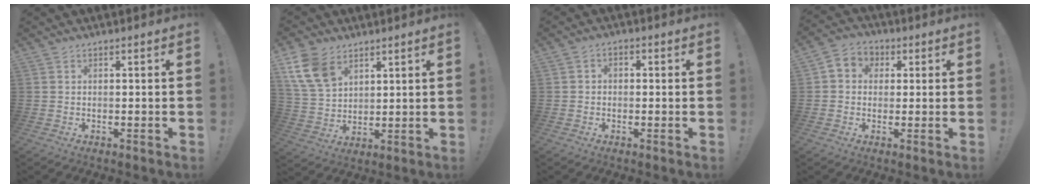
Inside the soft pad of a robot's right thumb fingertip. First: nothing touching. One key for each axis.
{"total": 12.6, "fx": 7.1, "fy": 8.5, "fz": 6.1, "tx": -0.122, "ty": -0.026, "tz": 0.144}
{"total": 2.1, "fx": -1.1, "fy": 1.5, "fz": 1.0, "tx": -0.020, "ty": 0.011, "tz": -0.019}
{"total": 5.3, "fx": -0.3, "fy": 5.0, "fz": 1.9, "tx": -0.026, "ty": 0.014, "tz": -0.002}